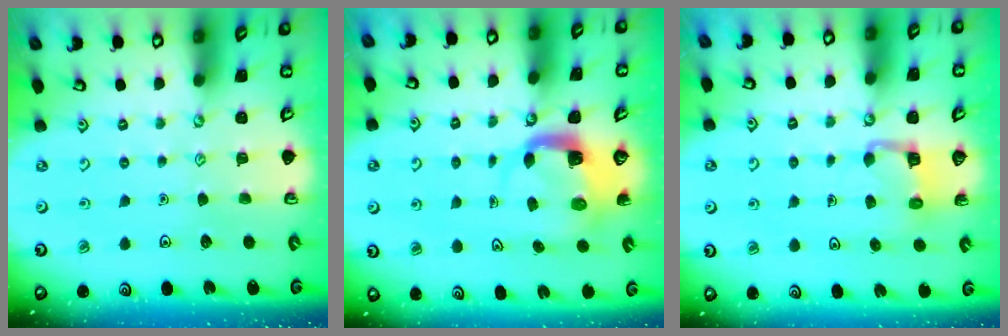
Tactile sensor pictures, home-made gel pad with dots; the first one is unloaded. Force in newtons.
{"total": 4.0, "press": 3.9, "slide": 0.4}
{"total": 4.2, "press": 4.2, "slide": 0.3}